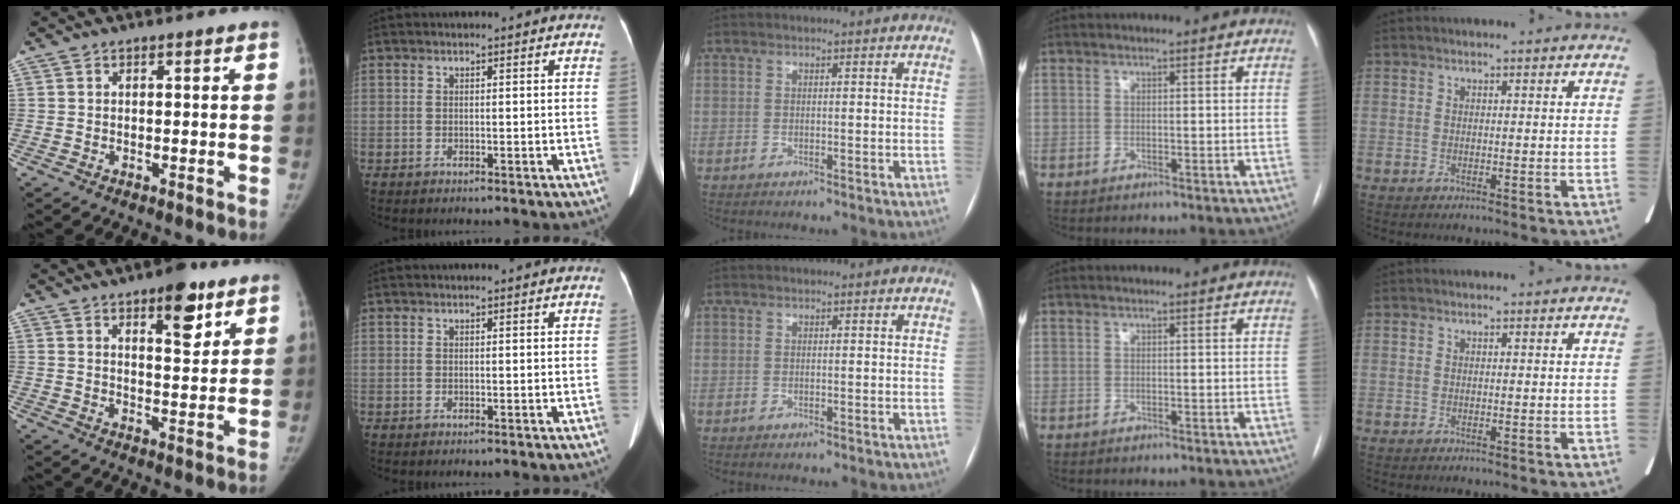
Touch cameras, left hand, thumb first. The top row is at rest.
{"thumb": {"total": 8.7, "force": [5.2, 3.4, 6.1], "torque": [-0.061, -0.029, 0.073]}, "index": {"total": 0.7, "force": [0.7, 0.0, 0.2], "torque": [-0.006, 0.004, 0.011]}}